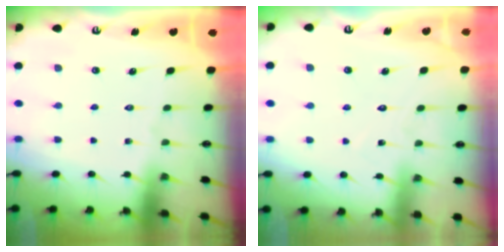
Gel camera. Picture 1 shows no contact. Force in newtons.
{"total": 5.9, "press": 5.9, "slide": 0.1}